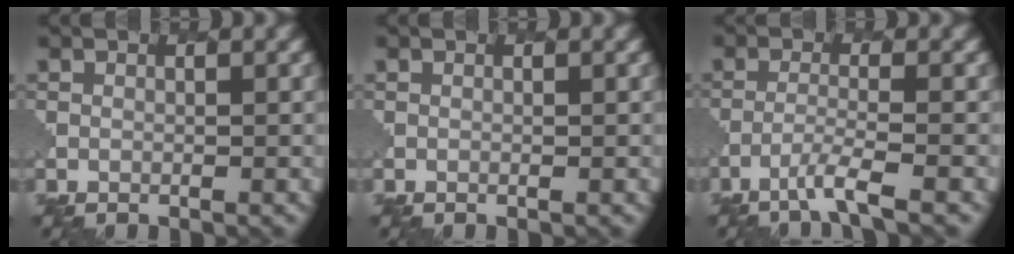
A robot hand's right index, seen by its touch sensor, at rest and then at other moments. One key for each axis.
{"total": 0.0}
{"total": 2.8, "fx": -1.9, "fy": 0.1, "fz": 2.0, "tx": -0.036, "ty": -0.002, "tz": -0.051}